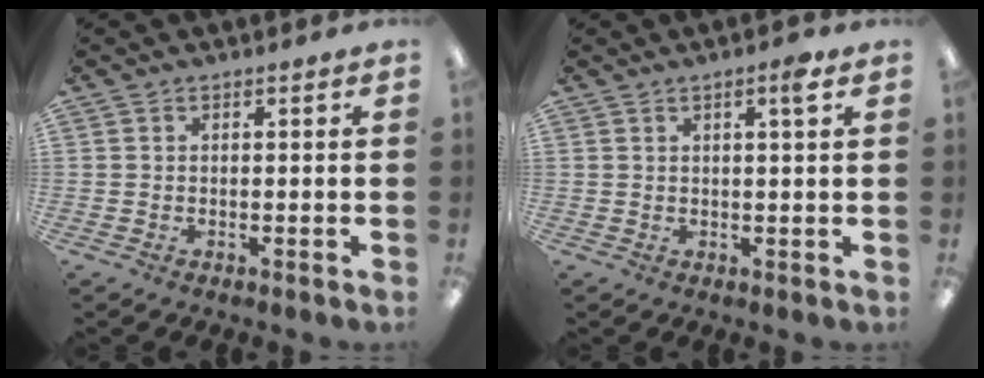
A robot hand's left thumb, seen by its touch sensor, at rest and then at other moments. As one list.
[{"total": 3.5, "force": [1.9, 0.5, 2.8], "torque": [-0.045, -0.004, 0.028]}]